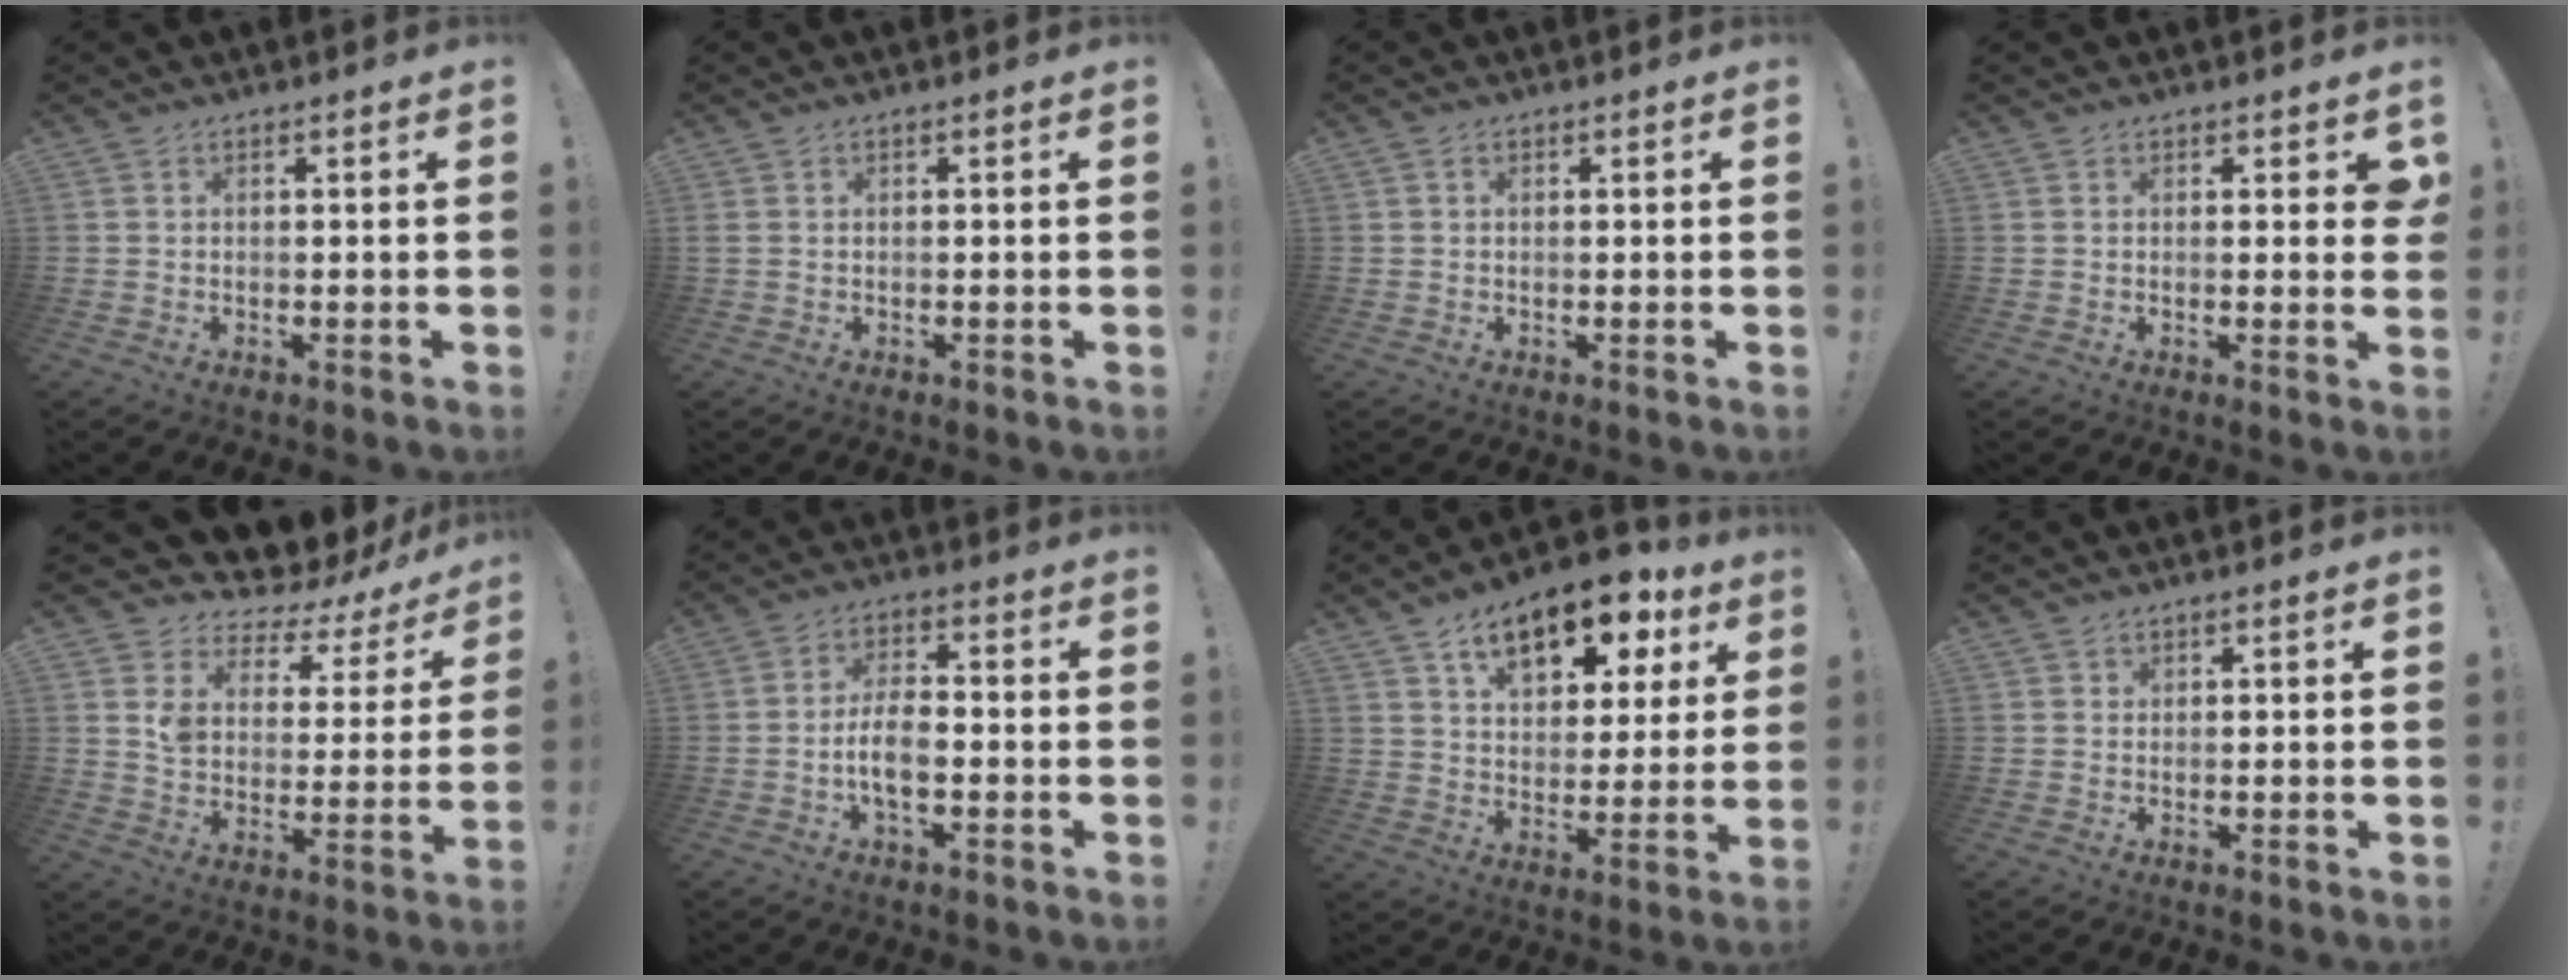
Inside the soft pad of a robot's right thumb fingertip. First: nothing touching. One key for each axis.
{"total": 0.6, "fx": 0.2, "fy": 0.3, "fz": 0.4, "tx": -0.013, "ty": 0.003, "tz": 0.005}
{"total": 0.5, "fx": 0.1, "fy": 0.5, "fz": 0.0, "tx": 0.002, "ty": 0.001, "tz": 0.002}
{"total": 2.1, "fx": 0.8, "fy": 1.4, "fz": 1.3, "tx": 0.000, "ty": -0.004, "tz": 0.013}
{"total": 7.2, "fx": 5.3, "fy": 3.6, "fz": 3.1, "tx": -0.061, "ty": -0.064, "tz": 0.087}
{"total": 7.9, "fx": -2.4, "fy": 3.5, "fz": 6.7, "tx": -0.133, "ty": 0.002, "tz": -0.048}
{"total": 16.3, "fx": 9.4, "fy": 8.4, "fz": 10.3, "tx": -0.148, "ty": -0.057, "tz": 0.158}
{"total": 1.0, "fx": 0.6, "fy": 0.7, "fz": 0.0, "tx": 0.003, "ty": -0.001, "tz": 0.012}